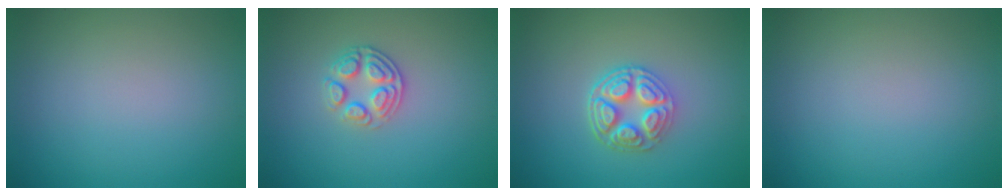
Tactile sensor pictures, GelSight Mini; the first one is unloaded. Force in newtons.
{"total": 2.6, "press": 2.4, "slide": 1.1}
{"total": 4.7, "press": 3.7, "slide": 2.9}
{"total": 0.0}